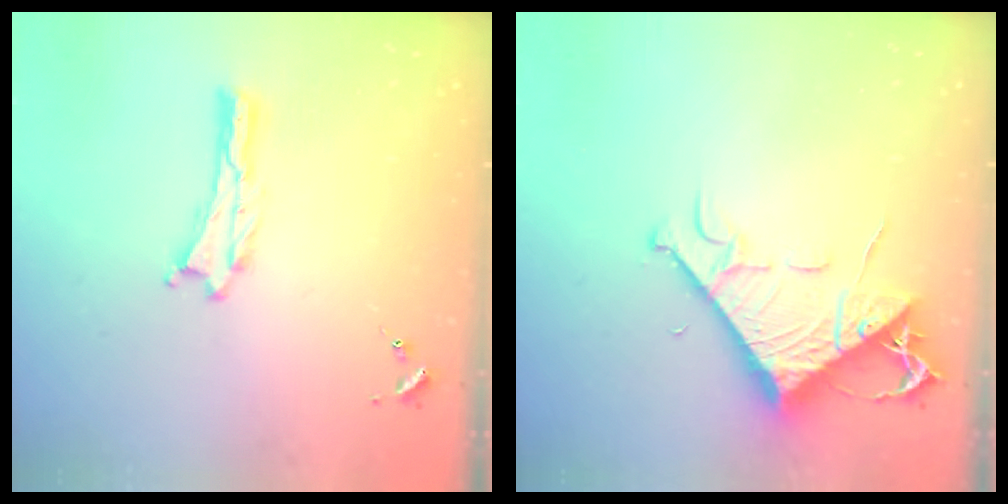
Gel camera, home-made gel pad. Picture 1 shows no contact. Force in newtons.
{"total": 8.4, "press": 8.3, "slide": 1.1}